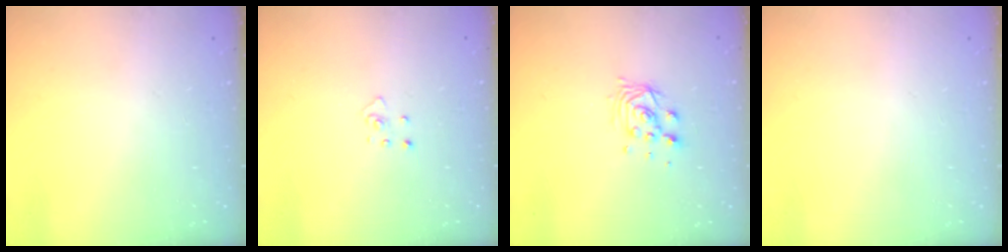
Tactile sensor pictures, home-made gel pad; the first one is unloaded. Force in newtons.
{"total": 2.9, "press": 2.9, "slide": 0.2}
{"total": 7.0, "press": 7.0, "slide": 0.4}
{"total": 0.0}